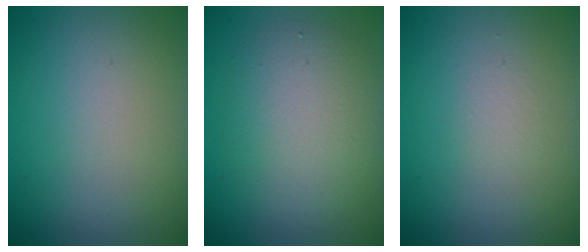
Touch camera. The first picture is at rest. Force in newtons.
{"total": 4.4, "press": 4.4, "slide": 0.2}
{"total": 0.6, "press": 0.6, "slide": 0.0}